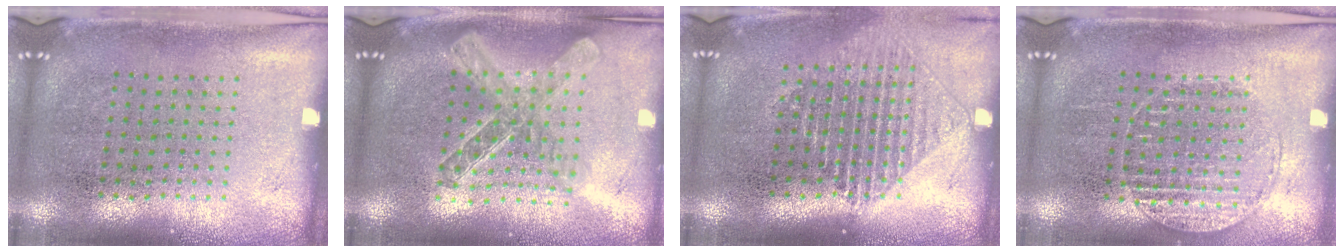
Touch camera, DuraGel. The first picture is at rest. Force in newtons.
{"total": 2.1, "press": 1.7, "slide": 1.2}
{"total": 1.2, "press": 1.2, "slide": 0.4}
{"total": 1.2, "press": 1.1, "slide": 0.4}